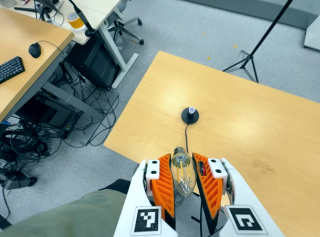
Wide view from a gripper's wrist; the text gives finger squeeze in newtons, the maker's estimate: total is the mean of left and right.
{"total": 20.7, "left": 22.2, "right": 19.1}